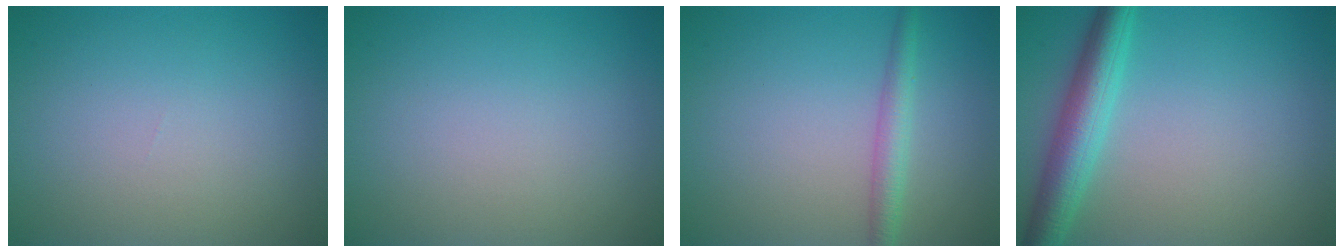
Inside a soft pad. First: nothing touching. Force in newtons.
{"total": 0.0}
{"total": 2.3, "press": 2.3, "slide": 0.1}
{"total": 4.6, "press": 4.6, "slide": 0.1}